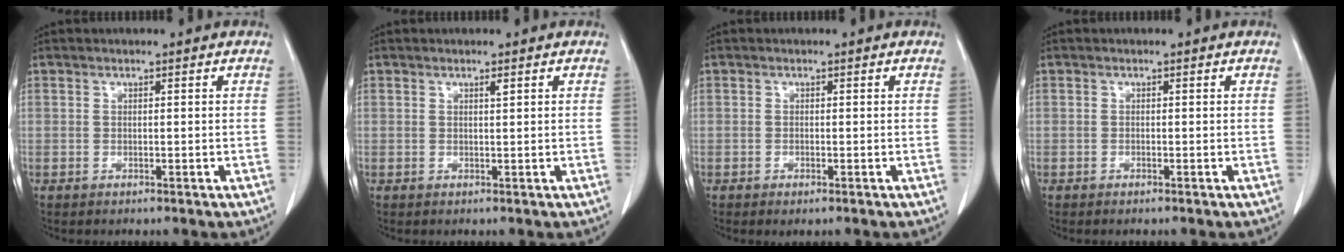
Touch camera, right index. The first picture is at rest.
{"total": 0.7, "force": [0.4, 0.0, 0.5], "torque": [-0.008, -0.002, 0.007]}
{"total": 0.7, "force": [-0.4, 0.2, 0.6], "torque": [-0.013, -0.003, -0.004]}
{"total": 0.0}